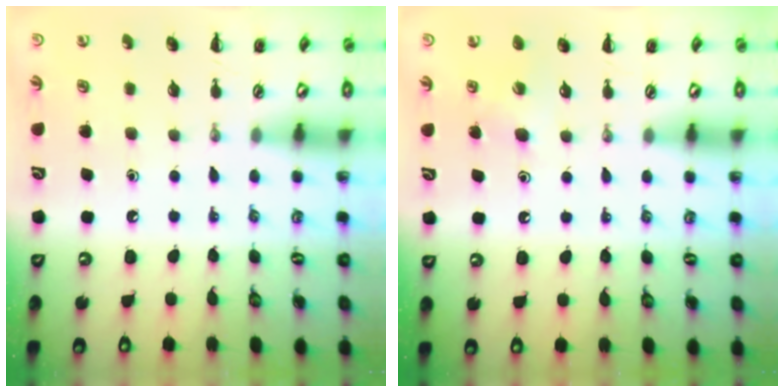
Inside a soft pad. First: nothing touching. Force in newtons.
{"total": 4.4, "press": 4.2, "slide": 1.4}